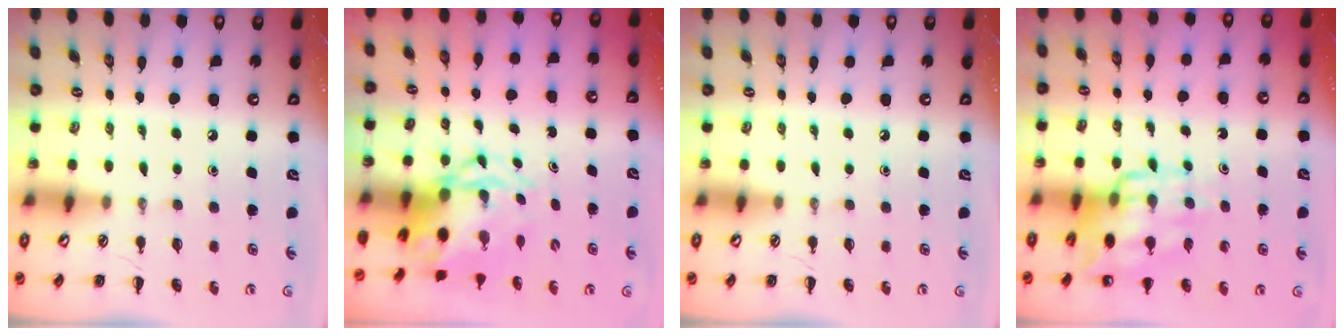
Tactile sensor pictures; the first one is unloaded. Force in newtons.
{"total": 5.2, "press": 5.0, "slide": 1.7}
{"total": 0.0}
{"total": 13.4, "press": 13.0, "slide": 3.1}